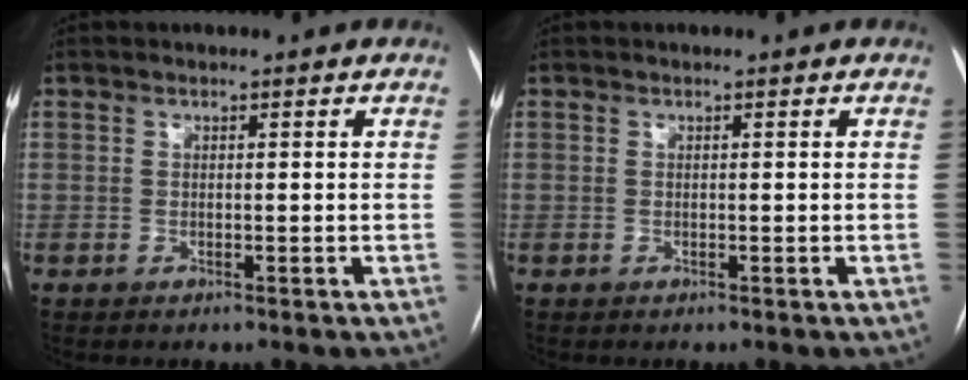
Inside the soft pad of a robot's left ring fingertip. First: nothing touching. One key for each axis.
{"total": 0.0}